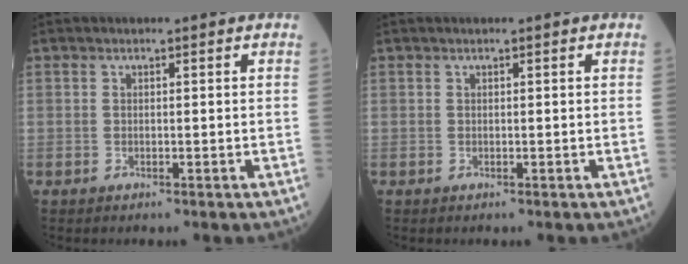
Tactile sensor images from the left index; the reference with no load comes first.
{"total": 0.0}